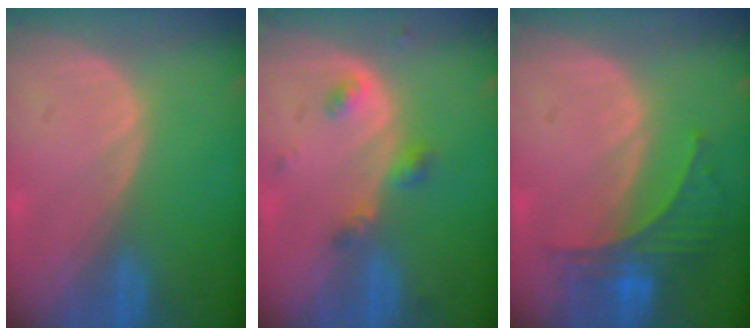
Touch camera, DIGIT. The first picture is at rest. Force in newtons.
{"total": 3.4, "press": 3.4, "slide": 0.7}
{"total": 5.7, "press": 5.7, "slide": 0.3}